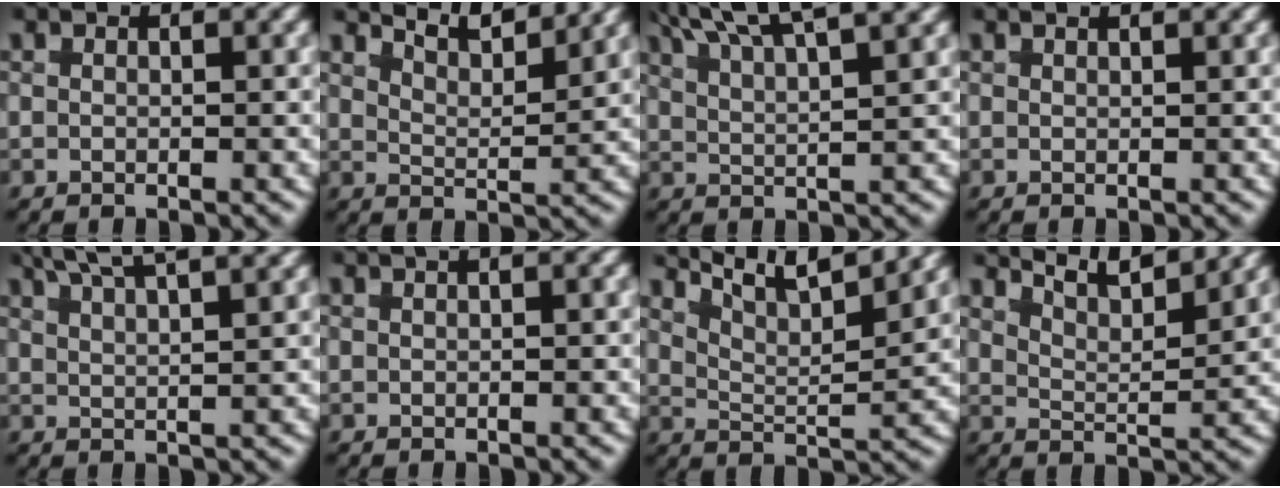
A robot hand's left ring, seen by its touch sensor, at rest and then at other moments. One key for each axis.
{"total": 6.9, "fx": 5.3, "fy": 3.0, "fz": 3.2, "tx": -0.052, "ty": 0.020, "tz": 0.064}
{"total": 5.4, "fx": 3.6, "fy": 2.4, "fz": 3.2, "tx": -0.067, "ty": 0.009, "tz": 0.050}
{"total": 1.2, "fx": 1.1, "fy": 0.3, "fz": 0.3, "tx": -0.001, "ty": 0.007, "tz": 0.015}
{"total": 5.2, "fx": 4.0, "fy": 1.9, "fz": 2.8, "tx": -0.051, "ty": 0.011, "tz": 0.058}
{"total": 1.9, "fx": 1.2, "fy": 0.8, "fz": 1.2, "tx": -0.004, "ty": 0.019, "tz": 0.010}
{"total": 7.9, "fx": 5.1, "fy": 3.6, "fz": 4.8, "tx": -0.073, "ty": 0.009, "tz": 0.066}
{"total": 7.8, "fx": 5.9, "fy": 3.3, "fz": 3.8, "tx": -0.060, "ty": 0.024, "tz": 0.070}